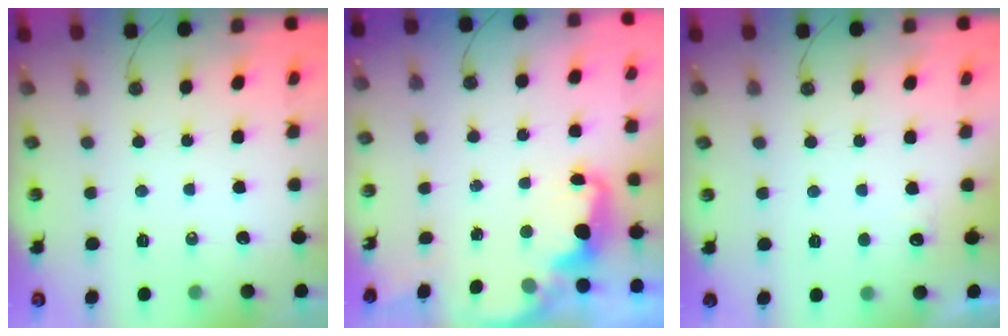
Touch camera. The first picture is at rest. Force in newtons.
{"total": 2.1, "press": 2.0, "slide": 0.6}
{"total": 2.6, "press": 2.4, "slide": 1.0}